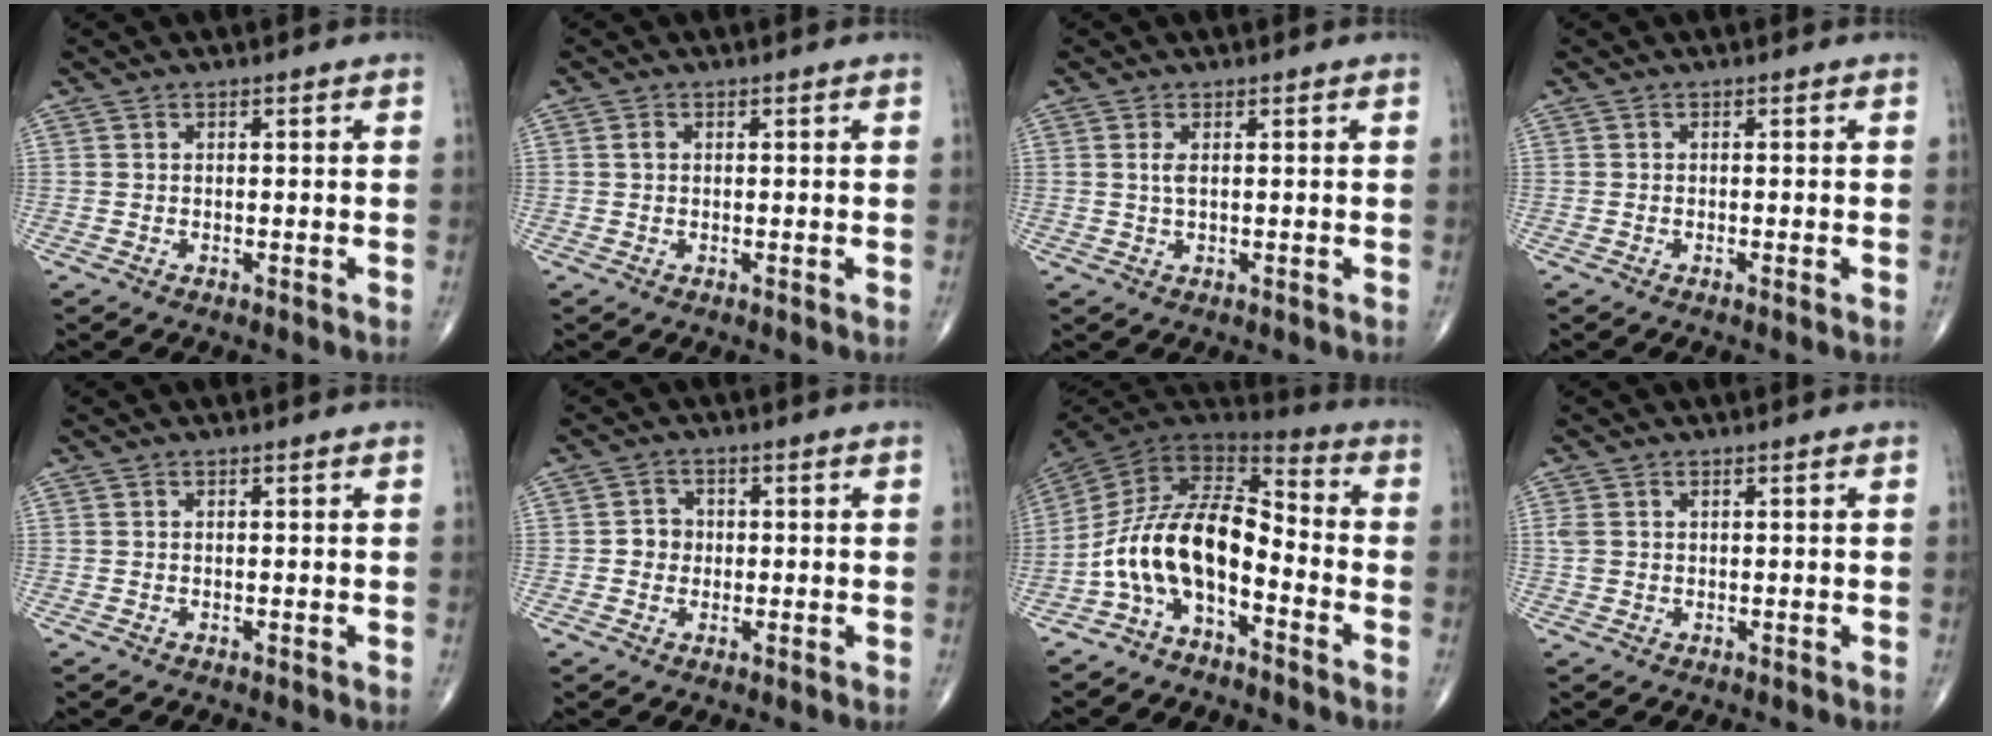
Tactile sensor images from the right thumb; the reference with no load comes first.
{"total": 1.0, "force": [0.2, 0.8, 0.6], "torque": [-0.009, 0.002, 0.002]}
{"total": 1.8, "force": [0.4, 0.7, 1.6], "torque": [-0.037, 0.001, 0.013]}
{"total": 0.7, "force": [-0.3, 0.0, 0.6], "torque": [-0.014, -0.001, -0.005]}
{"total": 0.0}
{"total": 3.1, "force": [-0.2, 2.8, 1.2], "torque": [-0.001, 0.007, -0.009]}
{"total": 14.3, "force": [-5.4, 7.1, 11.2], "torque": [-0.194, 0.084, -0.109]}
{"total": 1.8, "force": [0.5, 1.4, 1.2], "torque": [-0.032, 0.003, 0.014]}